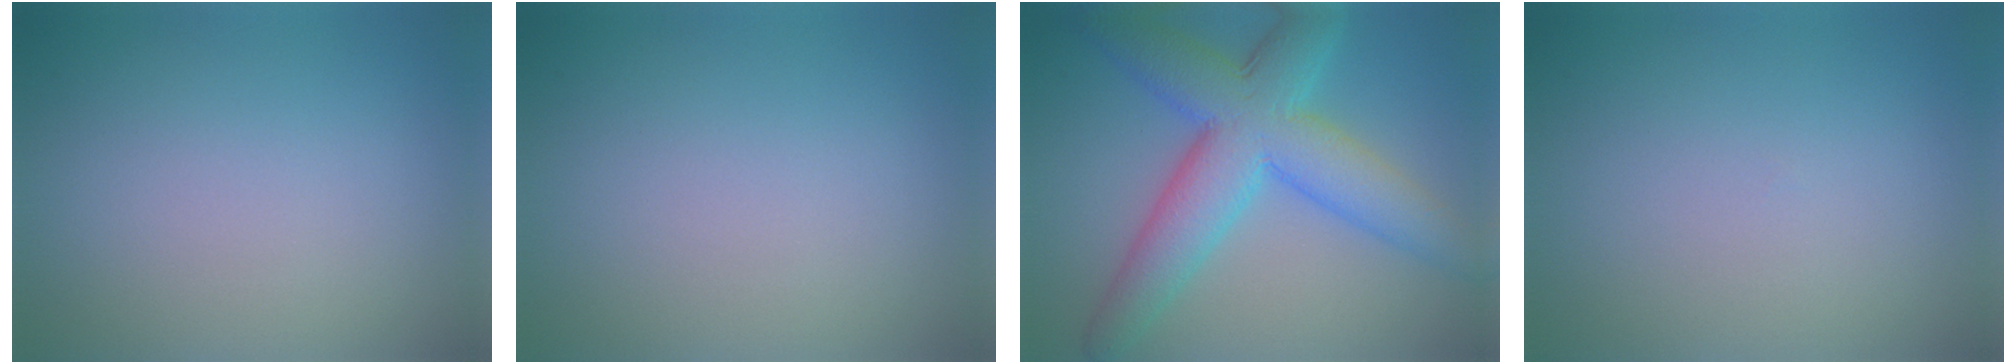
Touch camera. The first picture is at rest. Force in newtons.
{"total": 0.0}
{"total": 9.2, "press": 9.2, "slide": 0.2}
{"total": 0.0}